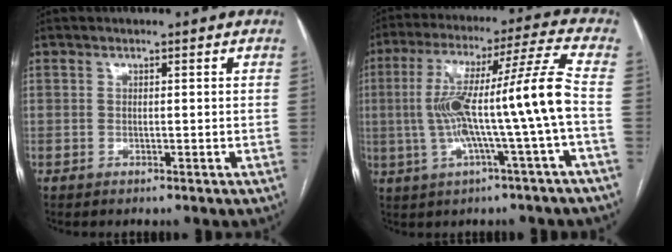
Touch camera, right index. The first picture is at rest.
{"total": 15.0, "force": [-1.9, -1.1, 14.9], "torque": [-0.270, 0.029, -0.035]}